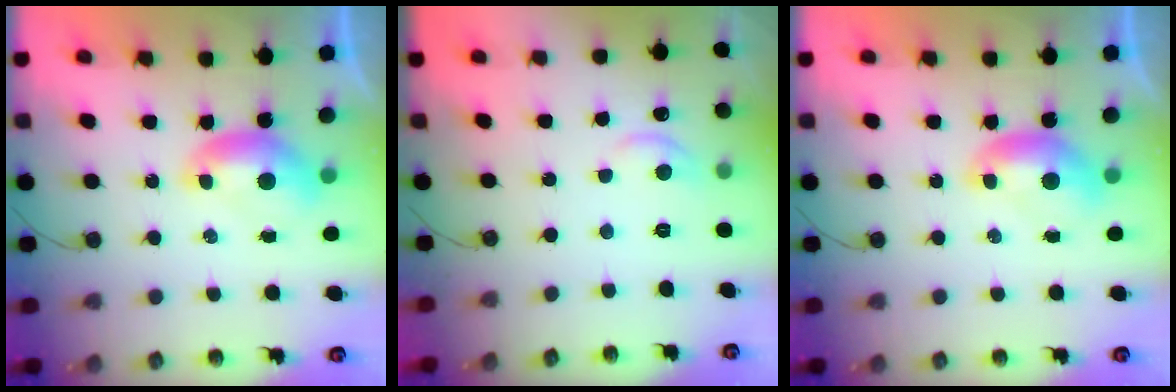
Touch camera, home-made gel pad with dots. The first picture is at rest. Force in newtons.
{"total": 2.2, "press": 2.0, "slide": 0.9}
{"total": 0.0}